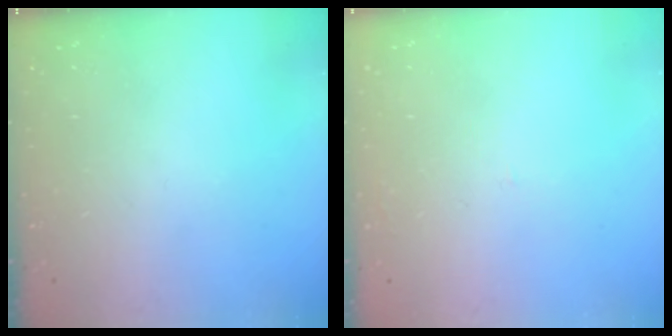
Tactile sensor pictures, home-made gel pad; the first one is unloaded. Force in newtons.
{"total": 0.9, "press": 0.9, "slide": 0.1}